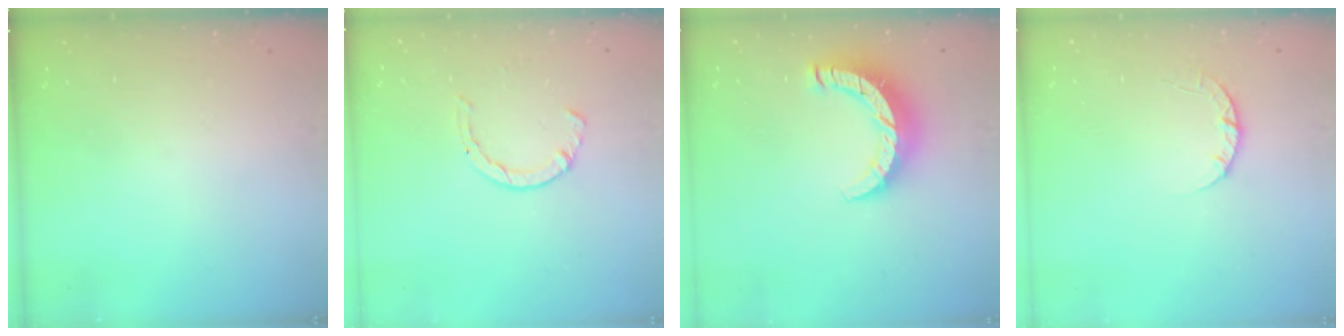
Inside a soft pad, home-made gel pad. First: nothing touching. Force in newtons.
{"total": 2.1, "press": 2.1, "slide": 0.5}
{"total": 9.7, "press": 9.7, "slide": 0.2}
{"total": 3.7, "press": 3.7, "slide": 0.5}